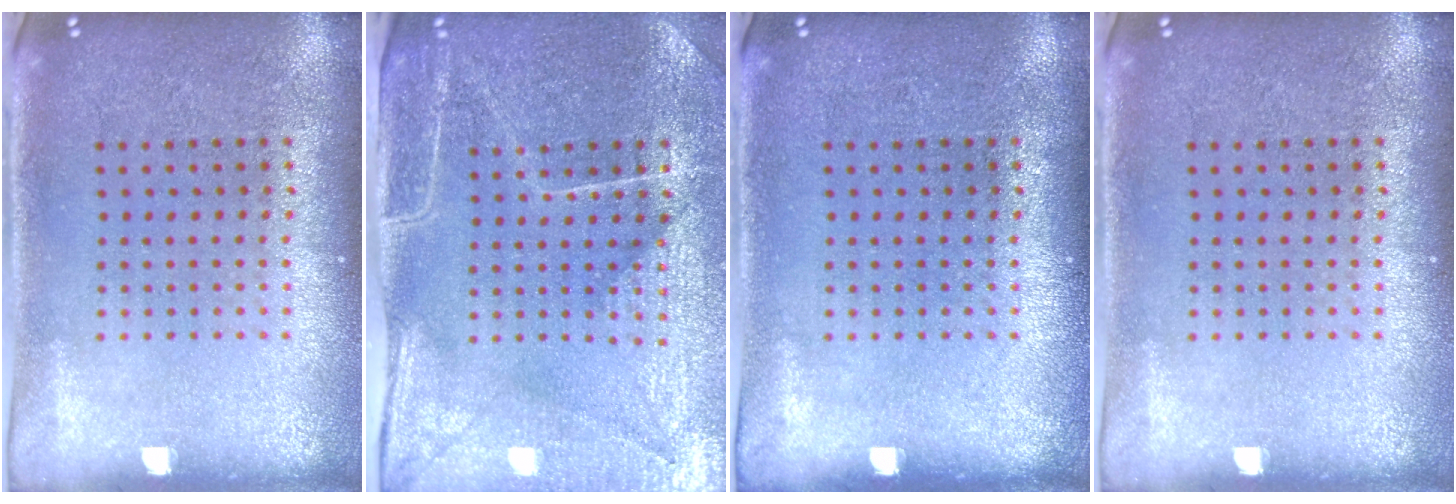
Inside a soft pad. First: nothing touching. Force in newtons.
{"total": 4.5, "press": 4.0, "slide": 2.1}
{"total": 0.0}
{"total": 0.0}